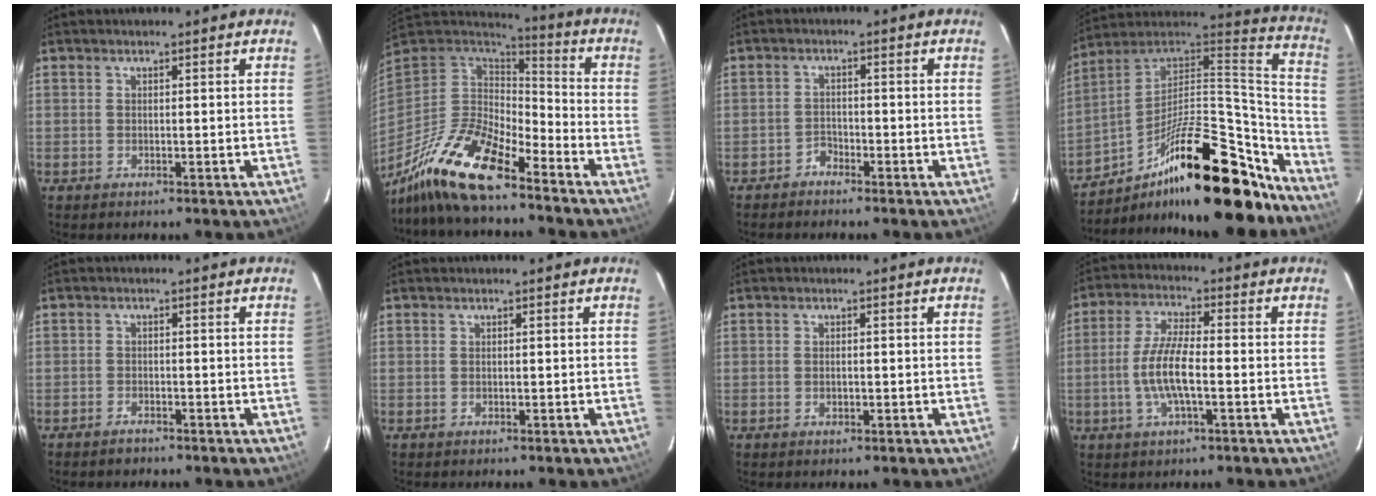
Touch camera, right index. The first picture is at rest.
{"total": 17.9, "force": [-13.4, 4.8, 10.8], "torque": [-0.219, -0.026, -0.254]}
{"total": 2.0, "force": [-1.8, 1.0, -0.1], "torque": [0.002, 0.006, -0.034]}
{"total": 31.8, "force": [-20.1, 11.6, 21.7], "torque": [-0.316, 0.032, -0.307]}
{"total": 1.8, "force": [-1.6, 0.8, 0.4], "torque": [-0.013, 0.002, -0.028]}
{"total": 0.0}
{"total": 1.3, "force": [-0.2, 0.6, 1.1], "torque": [-0.020, 0.001, -0.004]}
{"total": 8.6, "force": [-1.9, 2.0, 8.2], "torque": [-0.167, 0.002, -0.040]}